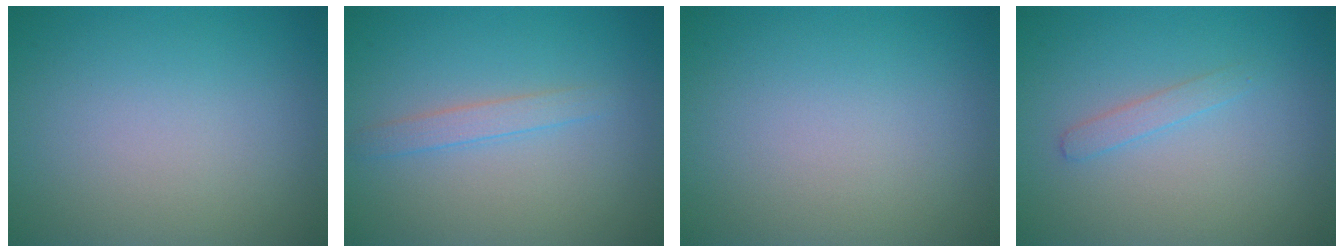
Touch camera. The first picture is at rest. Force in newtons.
{"total": 1.6, "press": 1.6, "slide": 0.1}
{"total": 0.0}
{"total": 1.2, "press": 1.2, "slide": 0.0}